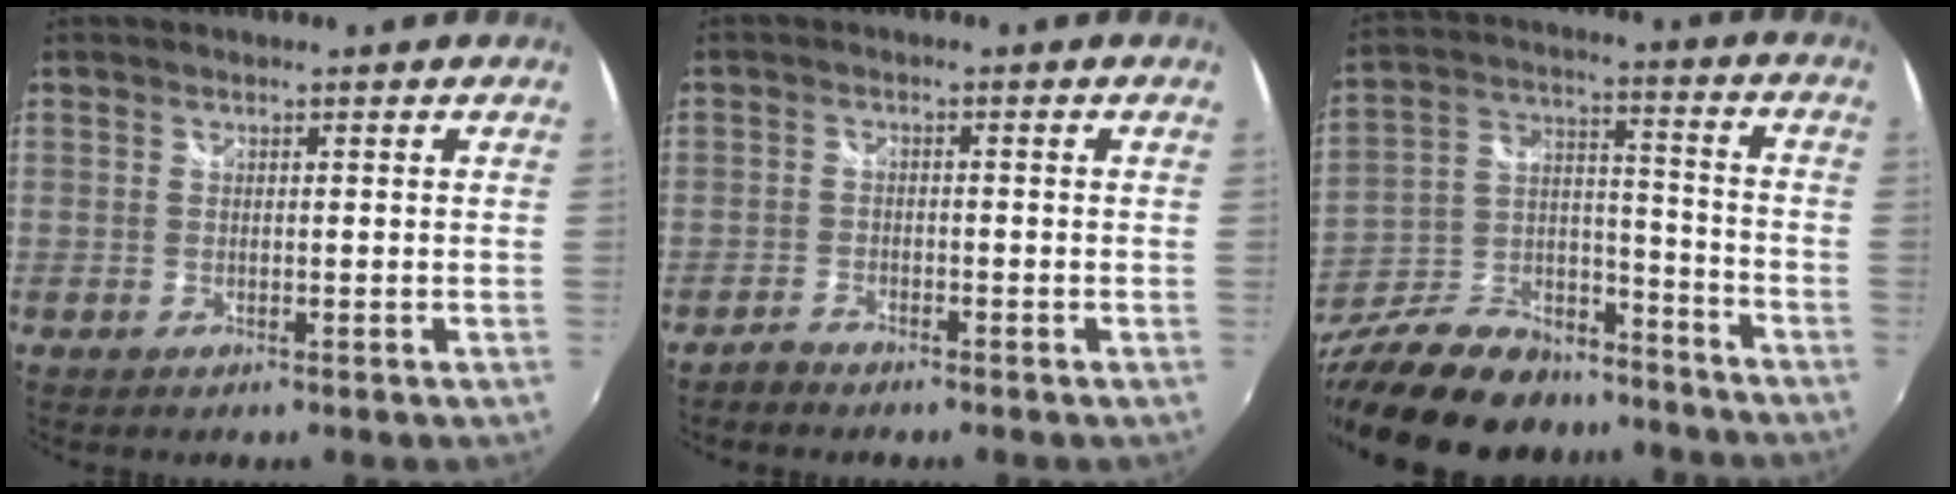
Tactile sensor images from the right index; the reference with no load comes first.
{"total": 2.4, "force": [-2.2, 0.7, 0.4], "torque": [-0.017, 0.000, -0.044]}
{"total": 28.9, "force": [-22.3, 13.2, 12.8], "torque": [-0.286, 0.034, -0.338]}